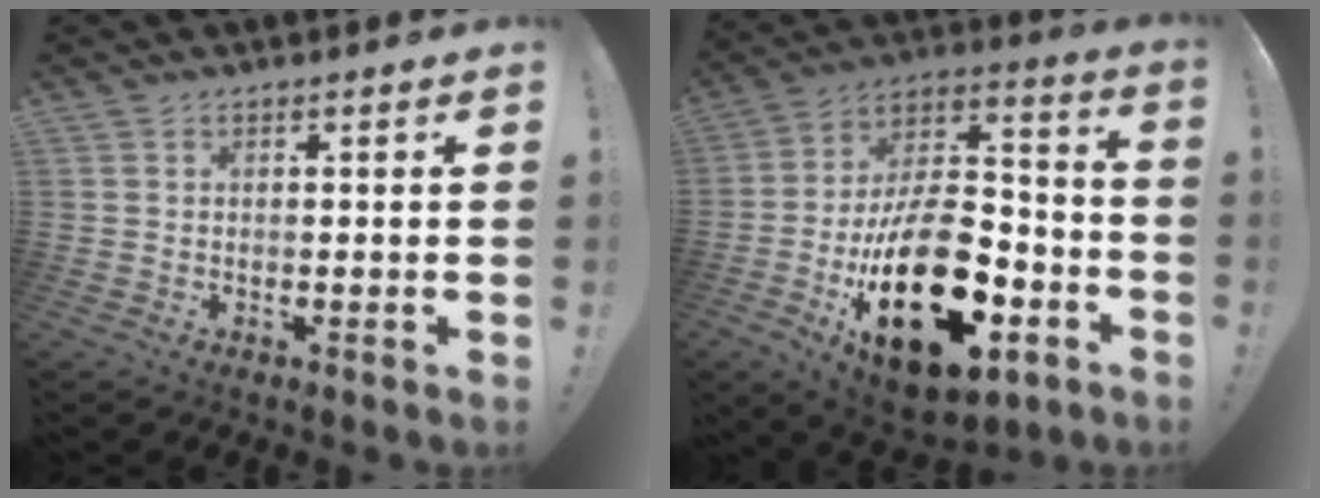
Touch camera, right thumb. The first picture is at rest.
{"total": 29.5, "force": [-10.7, 15.8, 22.5], "torque": [-0.395, 0.065, -0.162]}